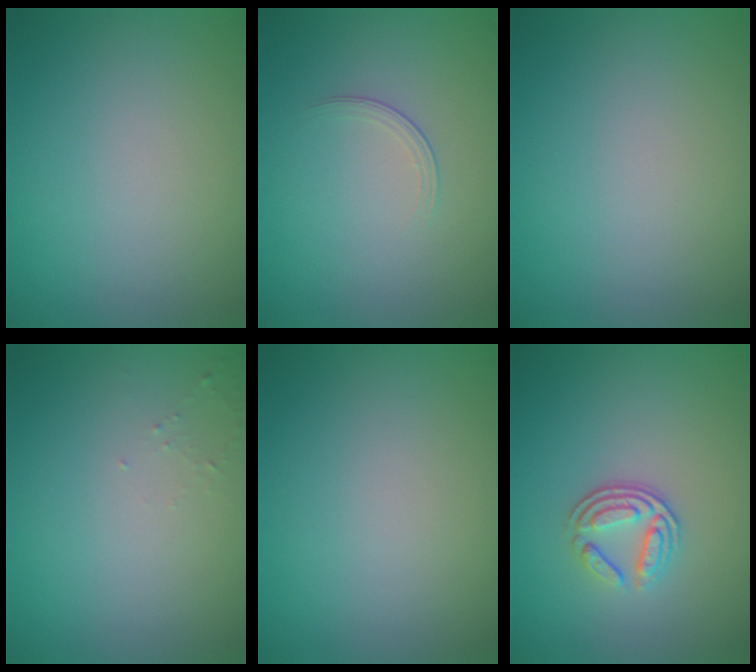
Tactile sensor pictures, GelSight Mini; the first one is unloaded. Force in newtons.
{"total": 1.3, "press": 0.5, "slide": 1.2}
{"total": 0.0}
{"total": 0.7, "press": 0.6, "slide": 0.2}
{"total": 0.0}
{"total": 3.4, "press": 2.5, "slide": 2.3}